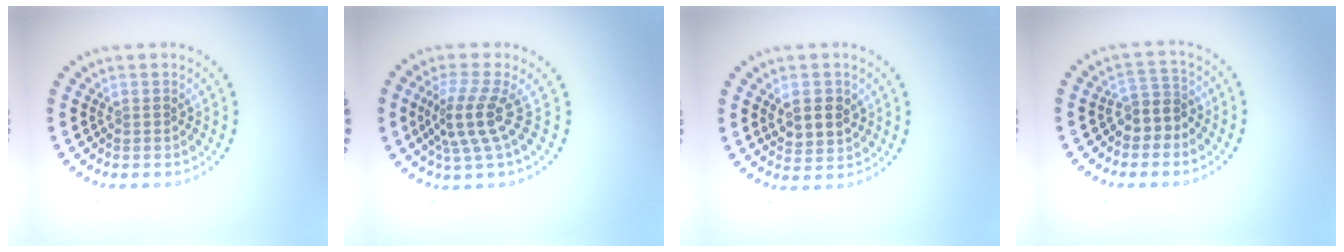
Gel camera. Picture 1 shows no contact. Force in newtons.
{"total": 3.7, "press": 2.6, "slide": 2.6}
{"total": 3.0, "press": 2.9, "slide": 0.6}
{"total": 2.6, "press": 2.1, "slide": 1.6}